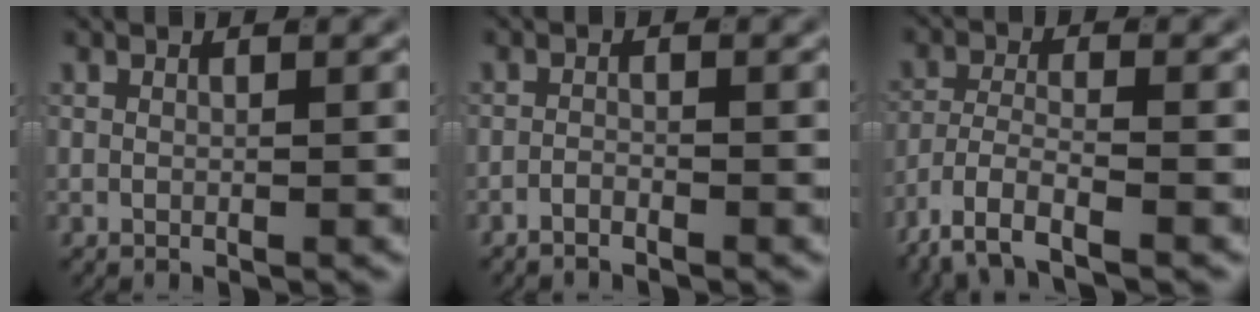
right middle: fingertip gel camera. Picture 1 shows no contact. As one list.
[{"total": 1.5, "force": [-1.5, 0.2, 0.1], "torque": [-0.002, -0.005, -0.029]}, {"total": 5.7, "force": [-4.2, 1.9, 3.4], "torque": [-0.072, -0.018, -0.064]}]